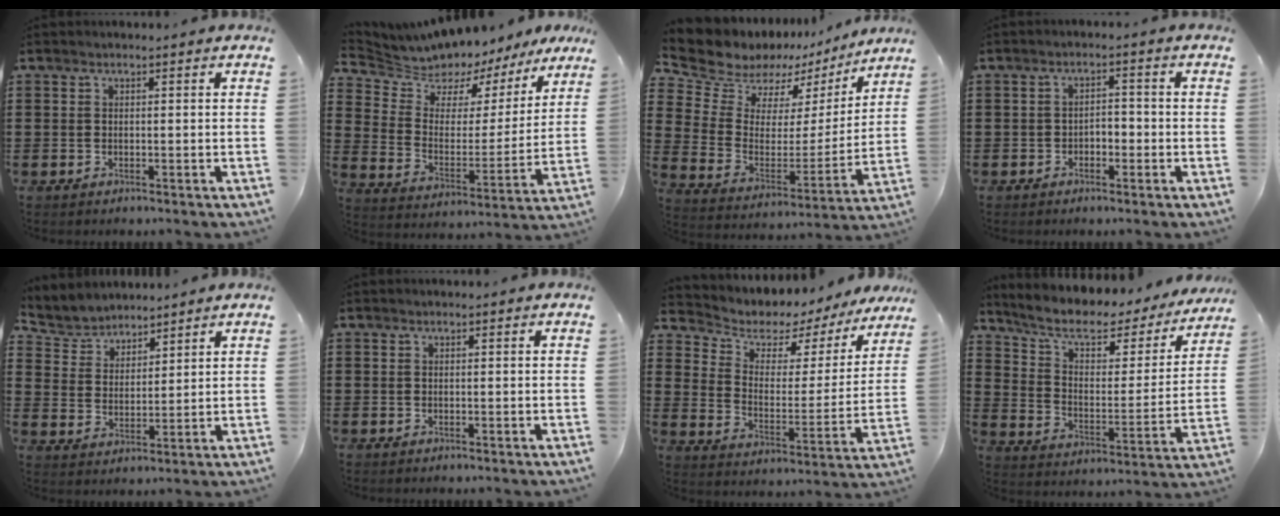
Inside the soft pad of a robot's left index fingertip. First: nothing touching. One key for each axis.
{"total": 6.7, "fx": 6.5, "fy": 1.8, "fz": 0.0, "tx": -0.047, "ty": -0.059, "tz": 0.113}
{"total": 8.8, "fx": 7.6, "fy": 4.2, "fz": 1.0, "tx": -0.064, "ty": -0.061, "tz": 0.135}
{"total": 1.8, "fx": -1.3, "fy": 1.0, "fz": 0.8, "tx": -0.022, "ty": 0.003, "tz": -0.030}
{"total": 4.5, "fx": 4.2, "fy": 1.5, "fz": -0.3, "tx": -0.021, "ty": -0.016, "tz": 0.076}
{"total": 0.0}
{"total": 4.9, "fx": 4.0, "fy": 2.5, "fz": 1.3, "tx": -0.045, "ty": -0.035, "tz": 0.062}
{"total": 7.3, "fx": 4.9, "fy": 3.3, "fz": 4.4, "tx": -0.098, "ty": -0.028, "tz": 0.078}